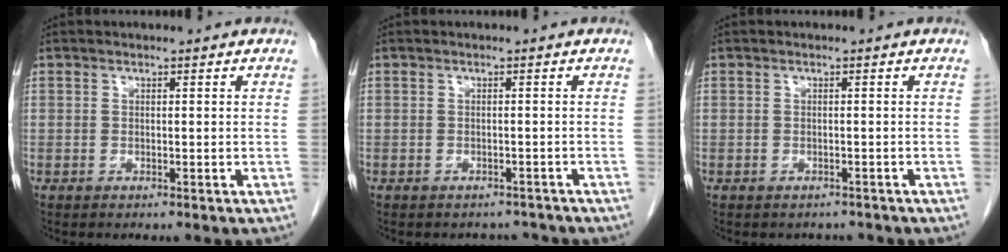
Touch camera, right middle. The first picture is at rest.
{"total": 2.9, "force": [-2.7, 1.1, -0.3], "torque": [0.005, 0.003, -0.036]}
{"total": 2.0, "force": [-1.8, 0.9, -0.1], "torque": [-0.002, -0.001, -0.025]}